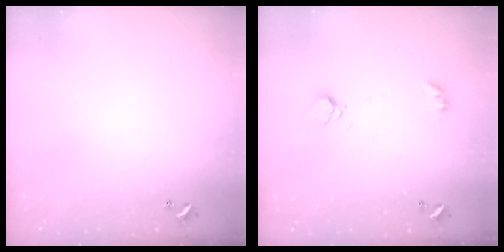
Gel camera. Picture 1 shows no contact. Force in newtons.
{"total": 6.4, "press": 6.4, "slide": 0.6}